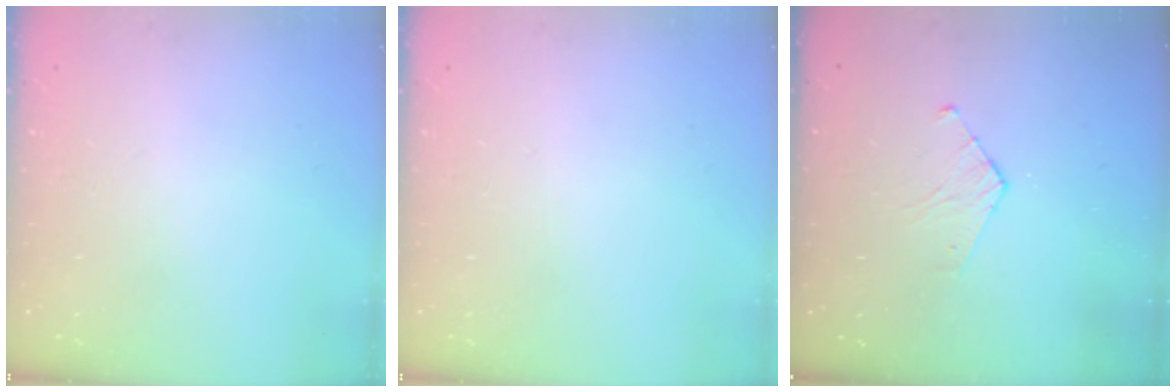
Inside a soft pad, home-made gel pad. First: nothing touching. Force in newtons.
{"total": 0.0}
{"total": 3.3, "press": 3.2, "slide": 0.3}